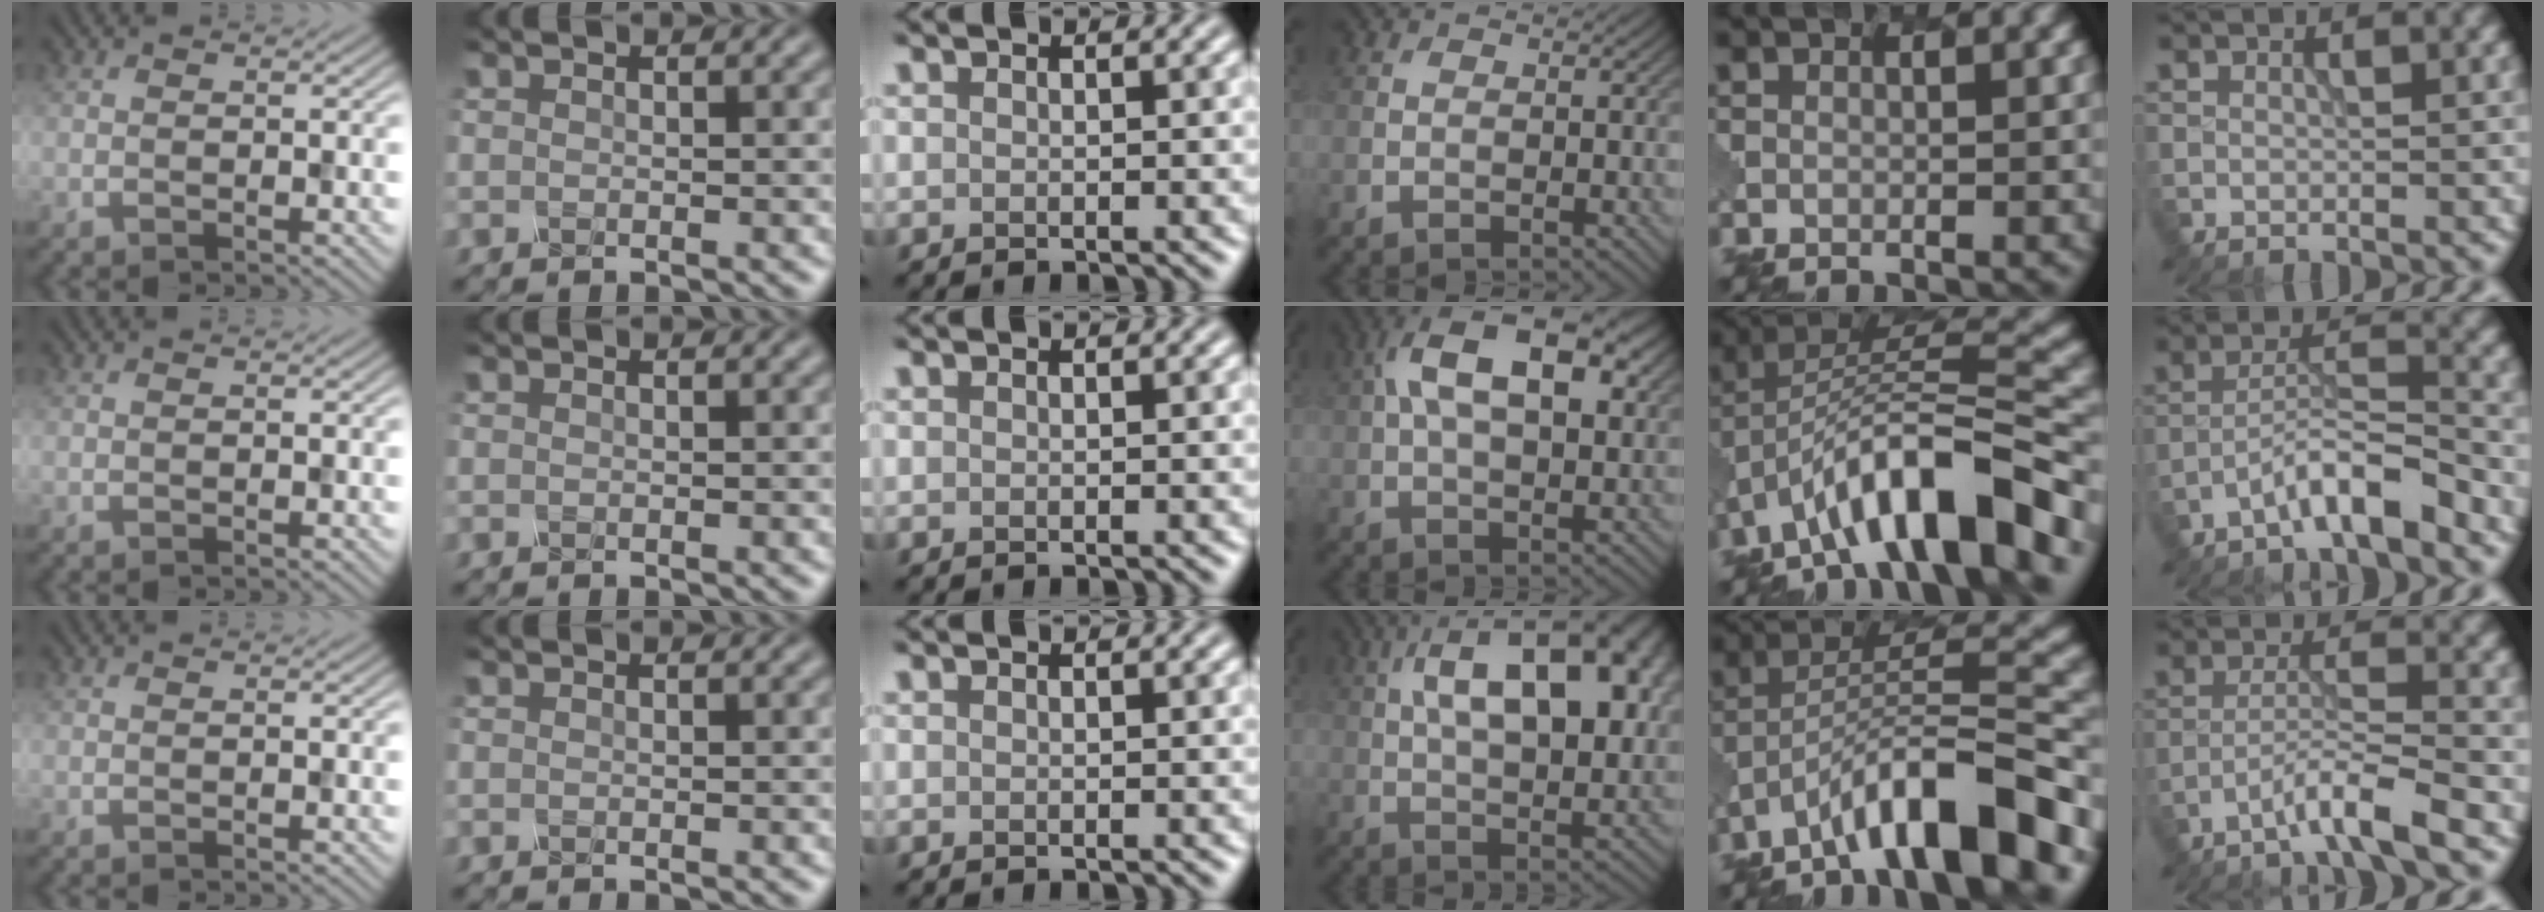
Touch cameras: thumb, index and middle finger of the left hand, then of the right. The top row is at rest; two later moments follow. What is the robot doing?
{"motion": "shake", "object": "salt shaker"}